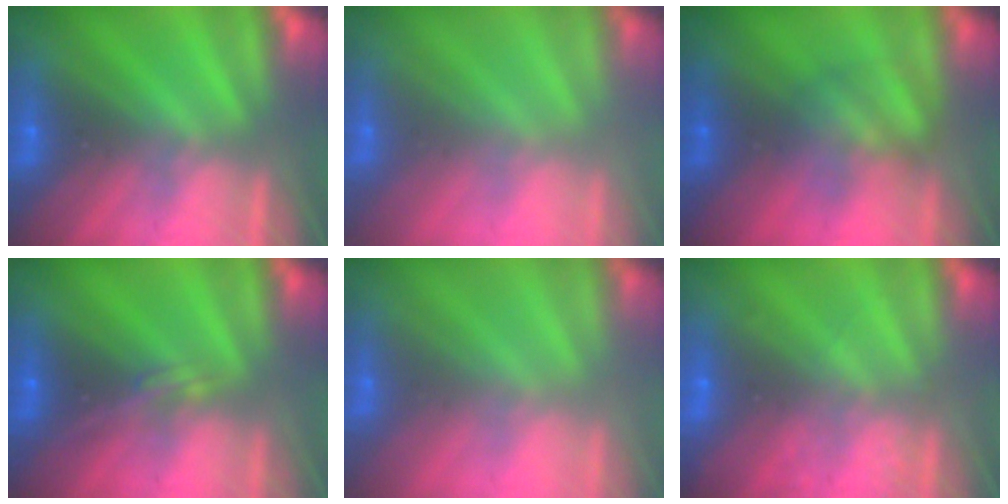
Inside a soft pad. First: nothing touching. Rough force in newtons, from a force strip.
{"total": 2.0}
{"total": 3.0}
{"total": 2.3}
{"total": 2.0}
{"total": 2.1}